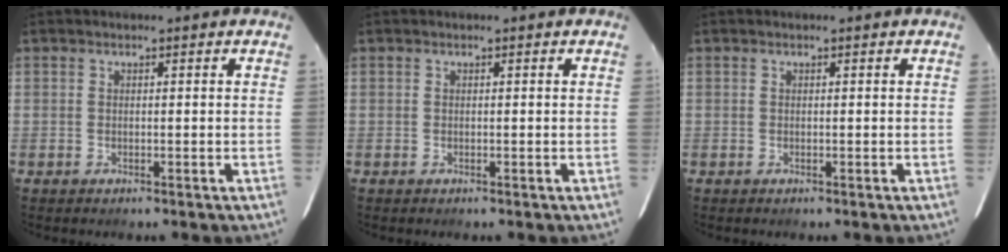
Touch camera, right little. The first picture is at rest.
{"total": 0.0}
{"total": 0.0}